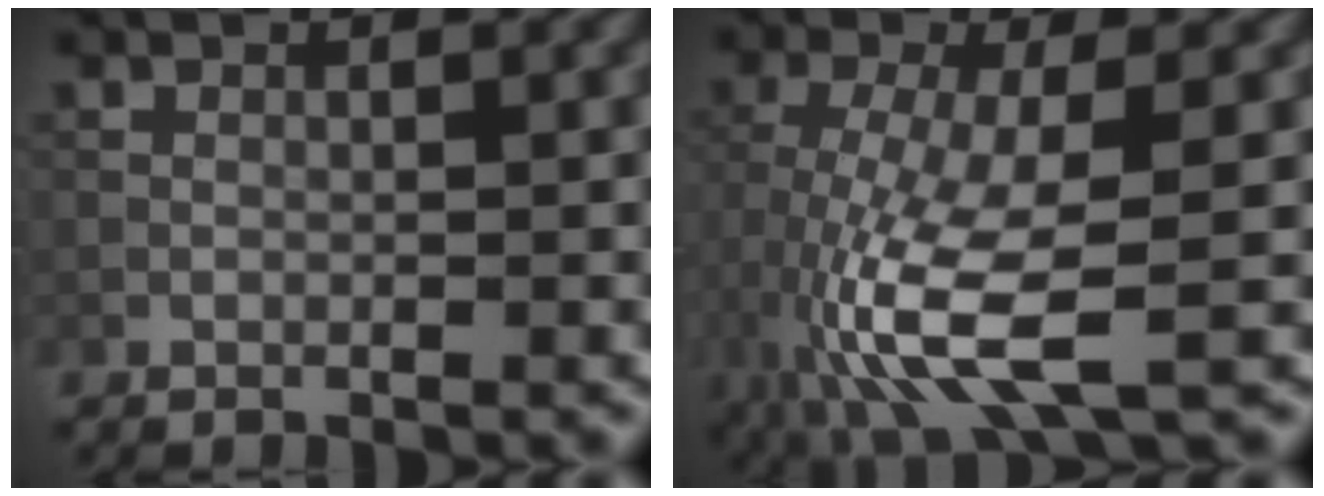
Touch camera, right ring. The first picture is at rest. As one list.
[{"total": 8.7, "force": [-3.4, 2.3, 7.6], "torque": [-0.172, -0.011, -0.065]}]